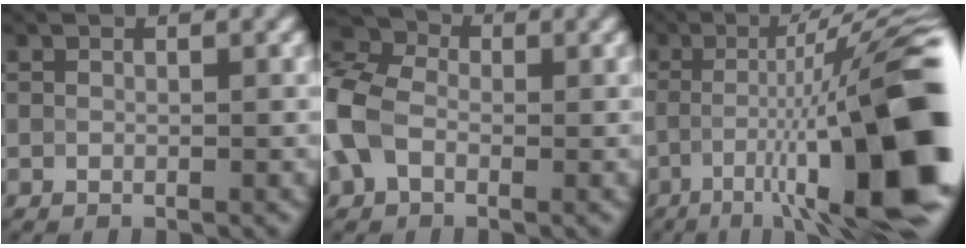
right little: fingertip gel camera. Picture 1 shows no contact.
{"total": 6.2, "force": [-1.1, 4.4, 4.2], "torque": [-0.121, 0.011, -0.041]}
{"total": 16.6, "force": [-2.7, 3.6, 15.9], "torque": [-0.205, 0.025, -0.041]}